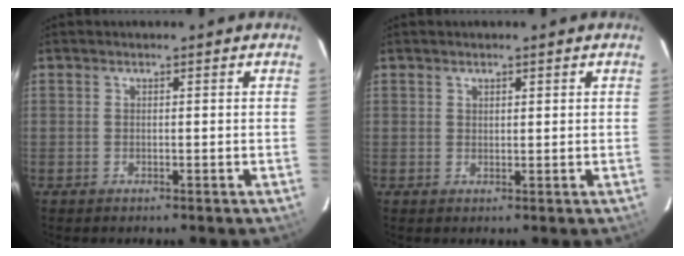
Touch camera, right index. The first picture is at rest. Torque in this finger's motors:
{"motor_torque": [-0.15, -0.06, -0.05, 0.00]}